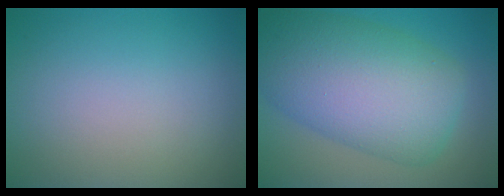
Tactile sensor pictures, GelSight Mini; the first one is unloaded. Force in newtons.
{"total": 11.7, "press": 11.7, "slide": 0.2}